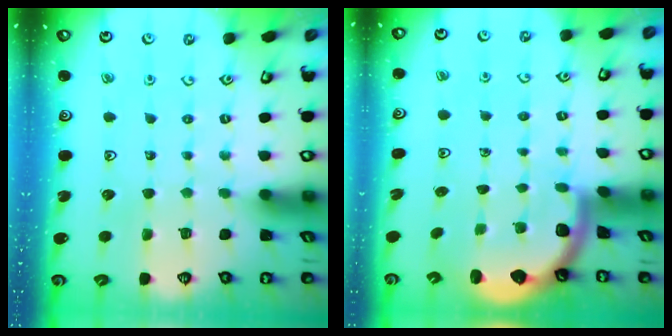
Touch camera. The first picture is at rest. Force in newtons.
{"total": 1.9, "press": 1.8, "slide": 0.3}